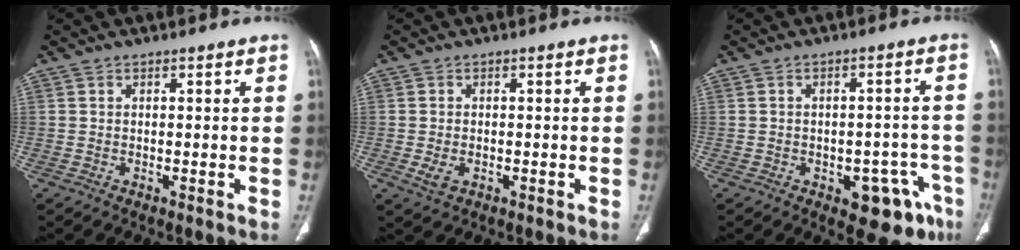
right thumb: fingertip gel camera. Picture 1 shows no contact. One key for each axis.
{"total": 2.8, "fx": -0.7, "fy": 1.8, "fz": 2.0, "tx": -0.044, "ty": 0.002, "tz": -0.008}
{"total": 10.9, "fx": -5.6, "fy": 5.8, "fz": 7.3, "tx": -0.053, "ty": 0.034, "tz": -0.065}